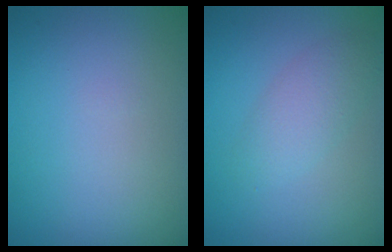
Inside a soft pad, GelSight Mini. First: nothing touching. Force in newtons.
{"total": 2.5, "press": 2.5, "slide": 0.0}